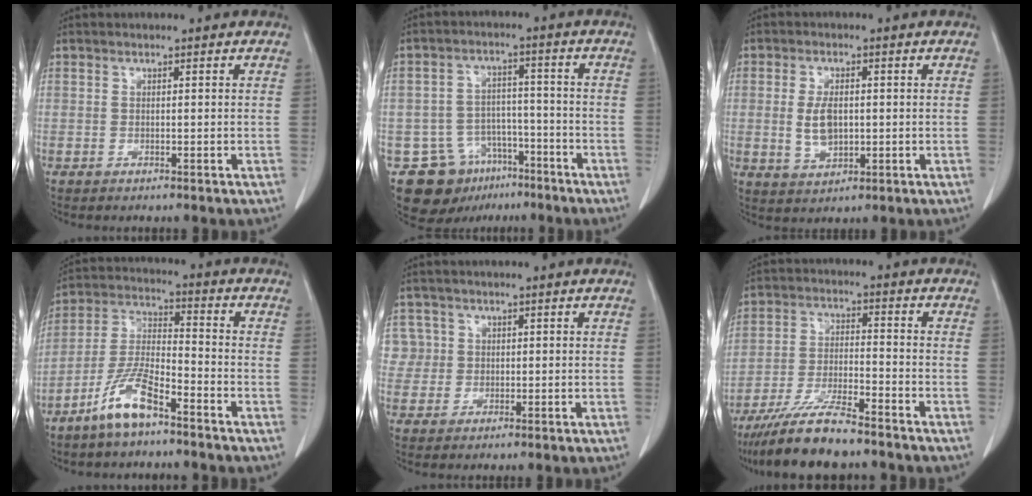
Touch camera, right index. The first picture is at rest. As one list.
[{"total": 11.0, "force": [-6.5, 8.2, 3.4], "torque": [-0.057, 0.028, -0.094]}, {"total": 4.9, "force": [0.2, 2.6, 4.1], "torque": [-0.087, -0.001, 0.012]}, {"total": 8.9, "force": [-6.1, 2.0, 6.2], "torque": [-0.139, -0.006, -0.123]}, {"total": 3.8, "force": [1.1, 3.6, -0.4], "torque": [0.027, 0.011, 0.018]}, {"total": 9.0, "force": [-7.8, 1.2, 4.4], "torque": [-0.083, -0.022, -0.142]}]